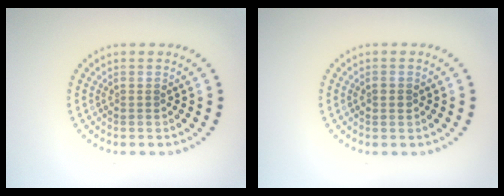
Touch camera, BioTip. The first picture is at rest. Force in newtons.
{"total": 1.0, "press": 1.0, "slide": 0.1}